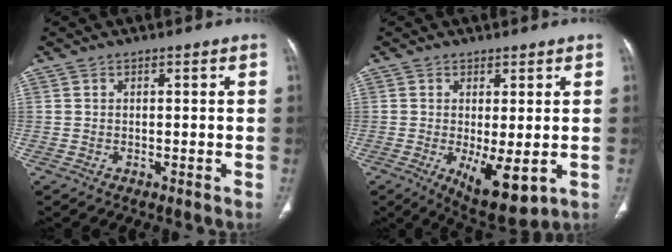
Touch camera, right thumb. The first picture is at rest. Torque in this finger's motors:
{"motor_torque": [-0.29, 0.43, -0.15, -0.04, 0.05]}